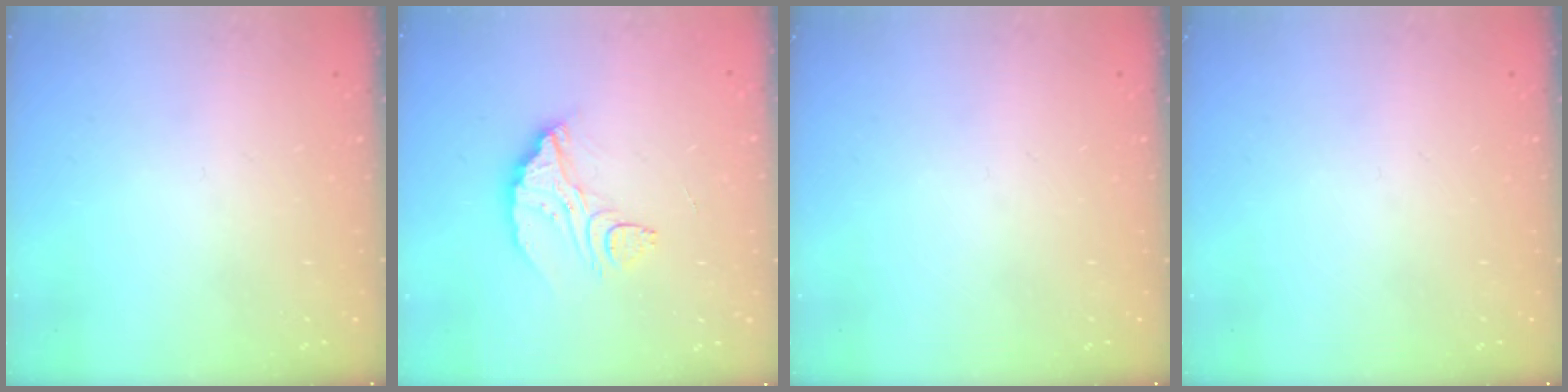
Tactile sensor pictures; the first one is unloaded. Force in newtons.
{"total": 9.8, "press": 9.7, "slide": 0.8}
{"total": 0.0}
{"total": 0.0}